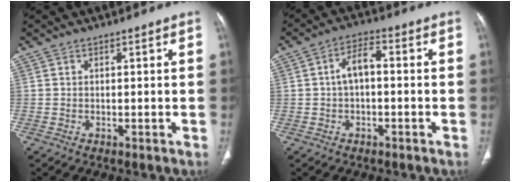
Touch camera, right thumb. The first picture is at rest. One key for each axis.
{"total": 5.2, "fx": -0.2, "fy": 2.7, "fz": 4.4, "tx": -0.075, "ty": 0.020, "tz": -0.011}